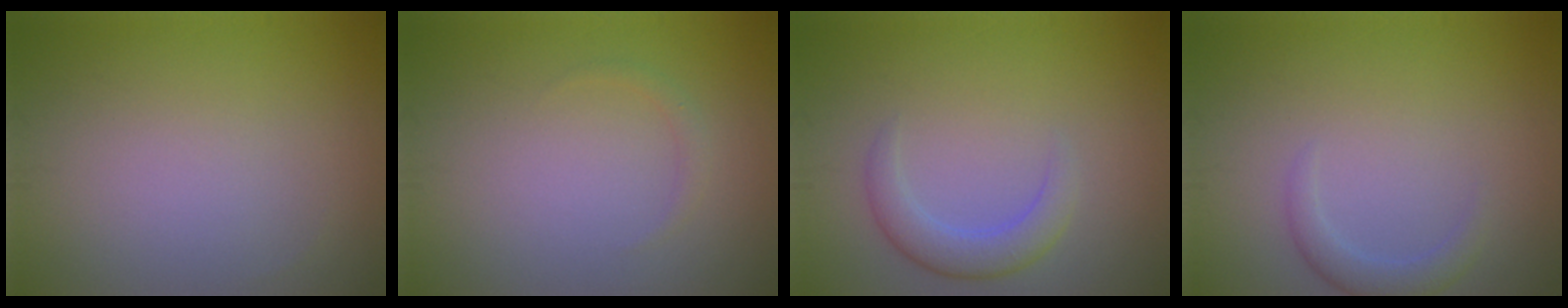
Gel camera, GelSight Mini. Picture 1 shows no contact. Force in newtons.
{"total": 0.8, "press": 0.8, "slide": 0.0}
{"total": 2.9, "press": 2.9, "slide": 0.2}
{"total": 1.9, "press": 1.9, "slide": 0.1}